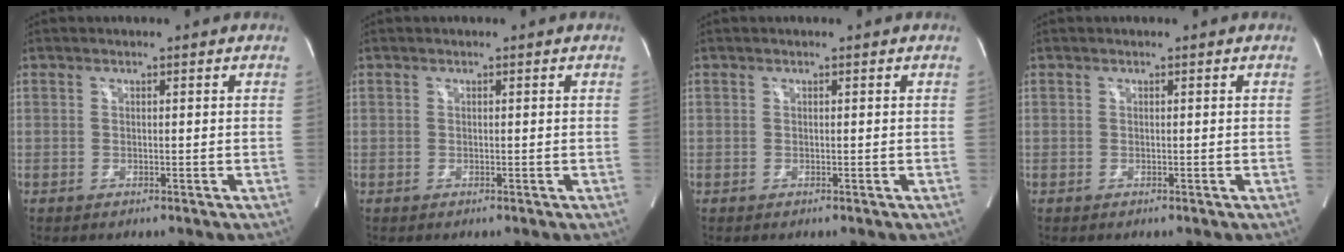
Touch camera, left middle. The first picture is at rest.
{"total": 0.0}
{"total": 0.0}
{"total": 0.0}